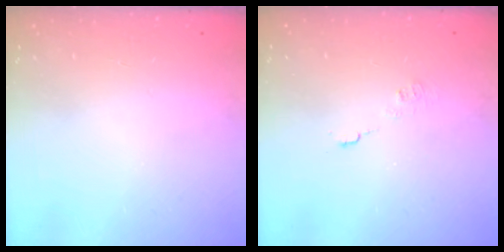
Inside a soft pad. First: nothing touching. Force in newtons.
{"total": 4.6, "press": 4.5, "slide": 0.5}